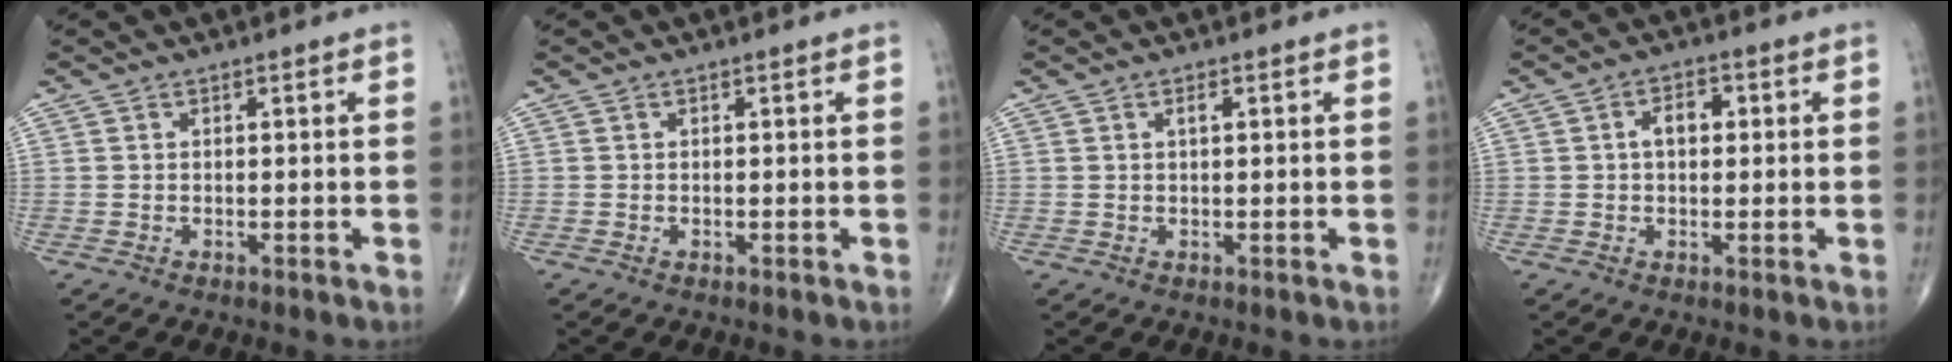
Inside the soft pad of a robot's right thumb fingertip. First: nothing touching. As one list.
[{"total": 0.0}, {"total": 1.1, "force": [0.4, 0.4, 1.0], "torque": [-0.017, 0.001, 0.005]}, {"total": 4.1, "force": [0.5, 2.6, 3.1], "torque": [-0.045, 0.014, 0.004]}]